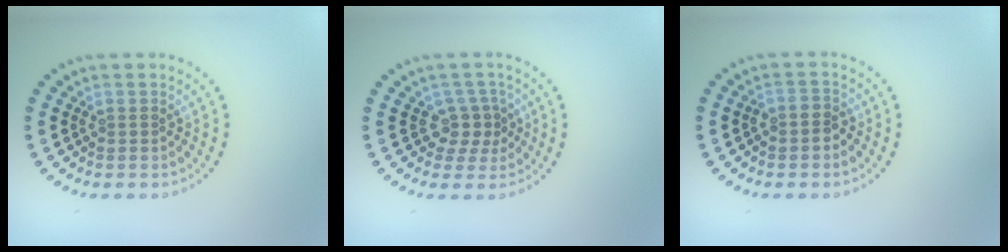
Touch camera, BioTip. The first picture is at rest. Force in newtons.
{"total": 2.4, "press": 1.8, "slide": 1.6}
{"total": 1.2, "press": 1.0, "slide": 0.7}